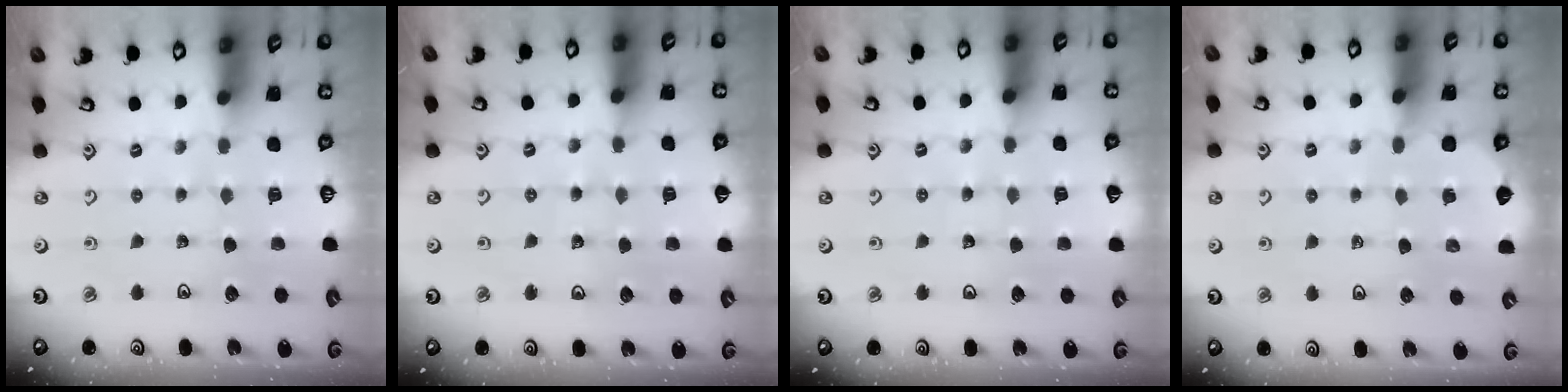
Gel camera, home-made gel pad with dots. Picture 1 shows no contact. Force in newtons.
{"total": 5.3, "press": 5.0, "slide": 1.7}
{"total": 2.9, "press": 2.9, "slide": 0.3}
{"total": 2.3, "press": 2.3, "slide": 0.1}